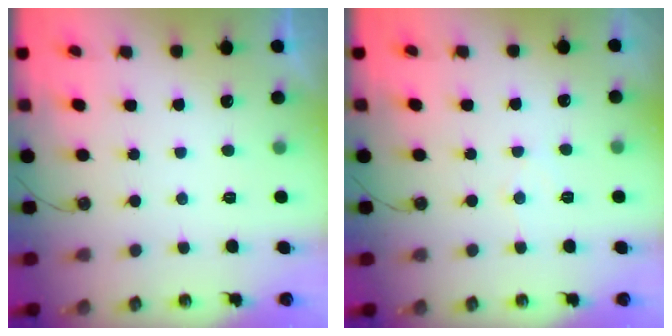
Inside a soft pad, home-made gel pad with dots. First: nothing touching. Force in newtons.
{"total": 5.1, "press": 5.0, "slide": 0.6}